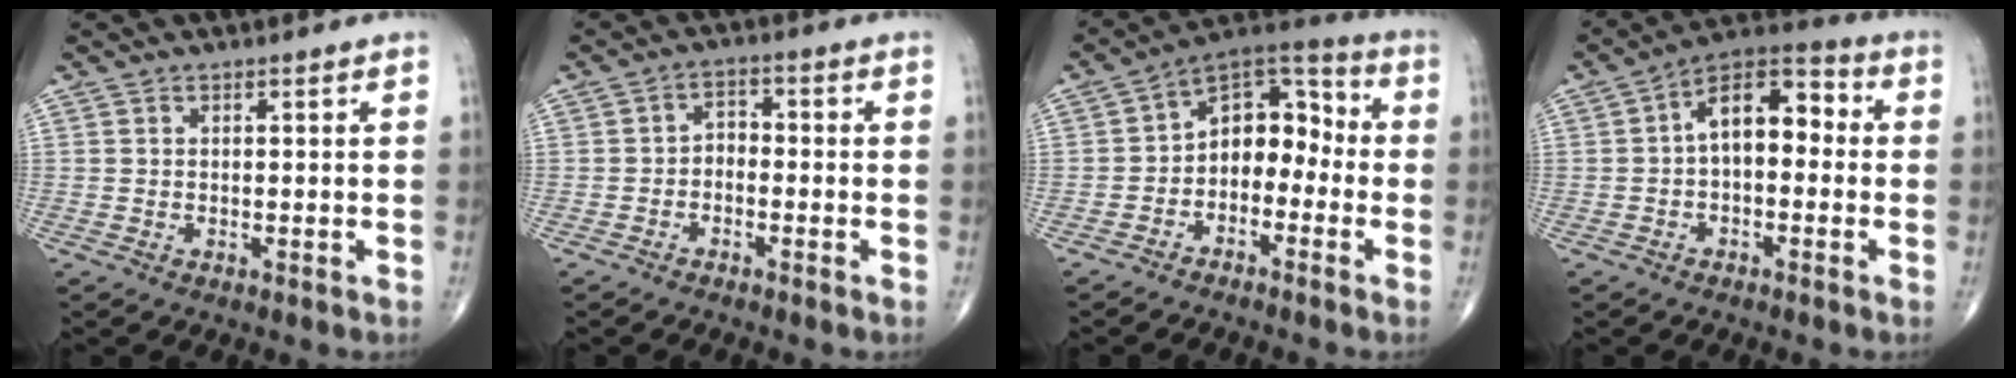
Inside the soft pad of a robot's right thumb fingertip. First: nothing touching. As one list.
[{"total": 3.0, "force": [-1.3, 2.0, 1.8], "torque": [-0.016, 0.026, -0.033]}, {"total": 10.9, "force": [-2.2, 7.5, 7.6], "torque": [-0.077, 0.057, -0.058]}, {"total": 11.2, "force": [0.2, 6.4, 9.1], "torque": [-0.118, 0.042, -0.014]}]